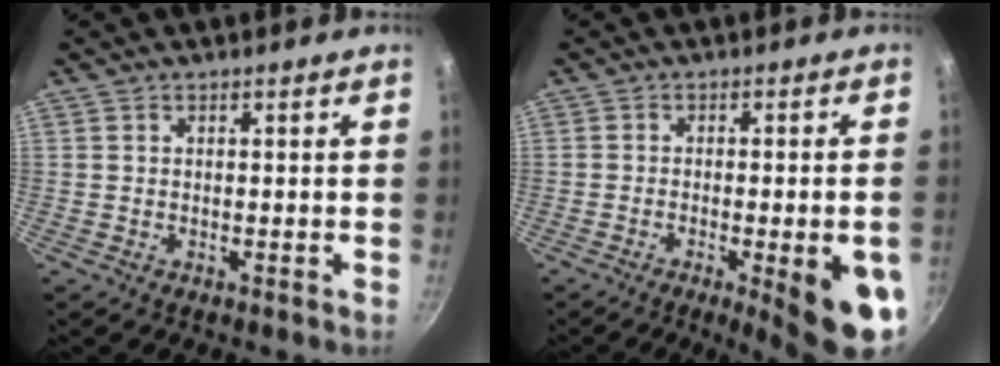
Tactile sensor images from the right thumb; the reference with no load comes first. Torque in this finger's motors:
{"motor_torque": [2.63, 2.38, 2.09, -0.64, 0.36]}